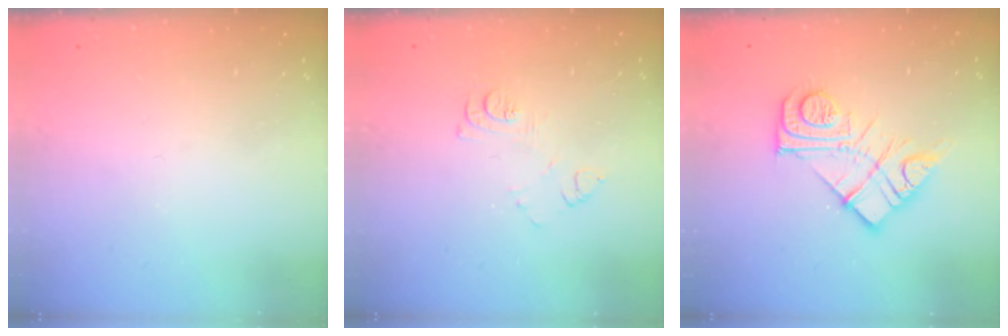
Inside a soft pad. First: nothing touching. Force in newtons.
{"total": 7.2, "press": 7.2, "slide": 0.7}
{"total": 13.9, "press": 13.8, "slide": 0.9}